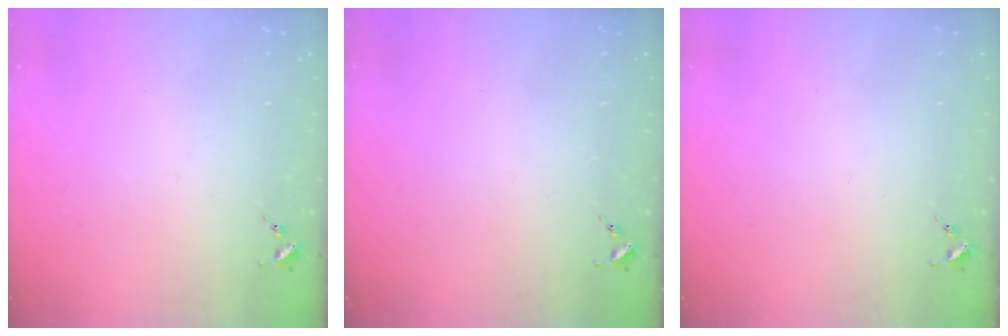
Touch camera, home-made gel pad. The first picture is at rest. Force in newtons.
{"total": 0.0}
{"total": 0.0}